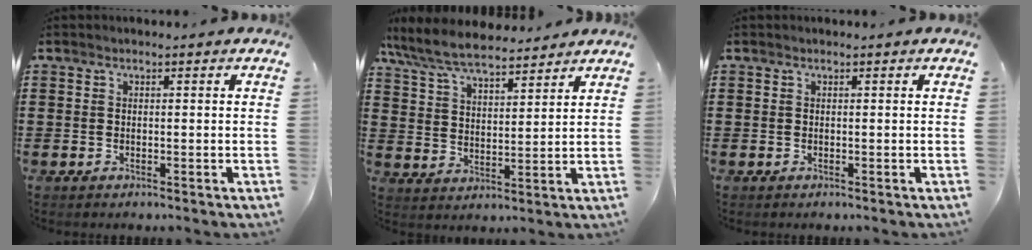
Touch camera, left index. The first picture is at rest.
{"total": 7.9, "force": [7.2, 1.4, 2.9], "torque": [-0.083, -0.025, 0.130]}
{"total": 0.0}